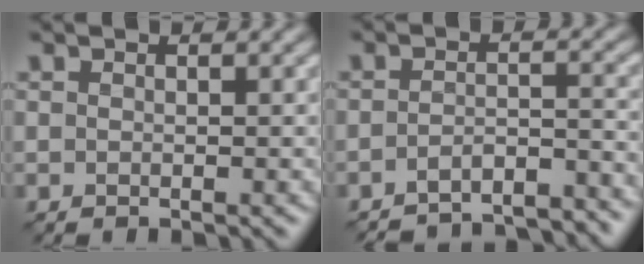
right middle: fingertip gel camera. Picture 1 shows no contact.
{"total": 7.0, "force": [-6.6, 1.0, 2.0], "torque": [-0.035, -0.006, -0.096]}